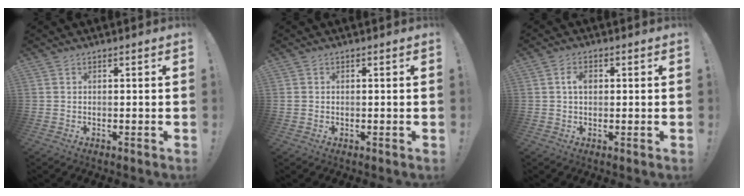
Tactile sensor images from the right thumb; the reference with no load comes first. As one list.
[{"total": 1.0, "force": [0.2, 0.9, 0.3], "torque": [-0.005, 0.003, 0.004]}, {"total": 3.5, "force": [0.6, 2.0, 2.7], "torque": [-0.041, 0.003, 0.006]}]